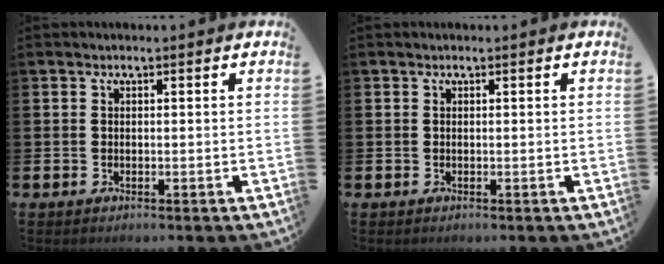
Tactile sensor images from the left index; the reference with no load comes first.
{"total": 0.0}